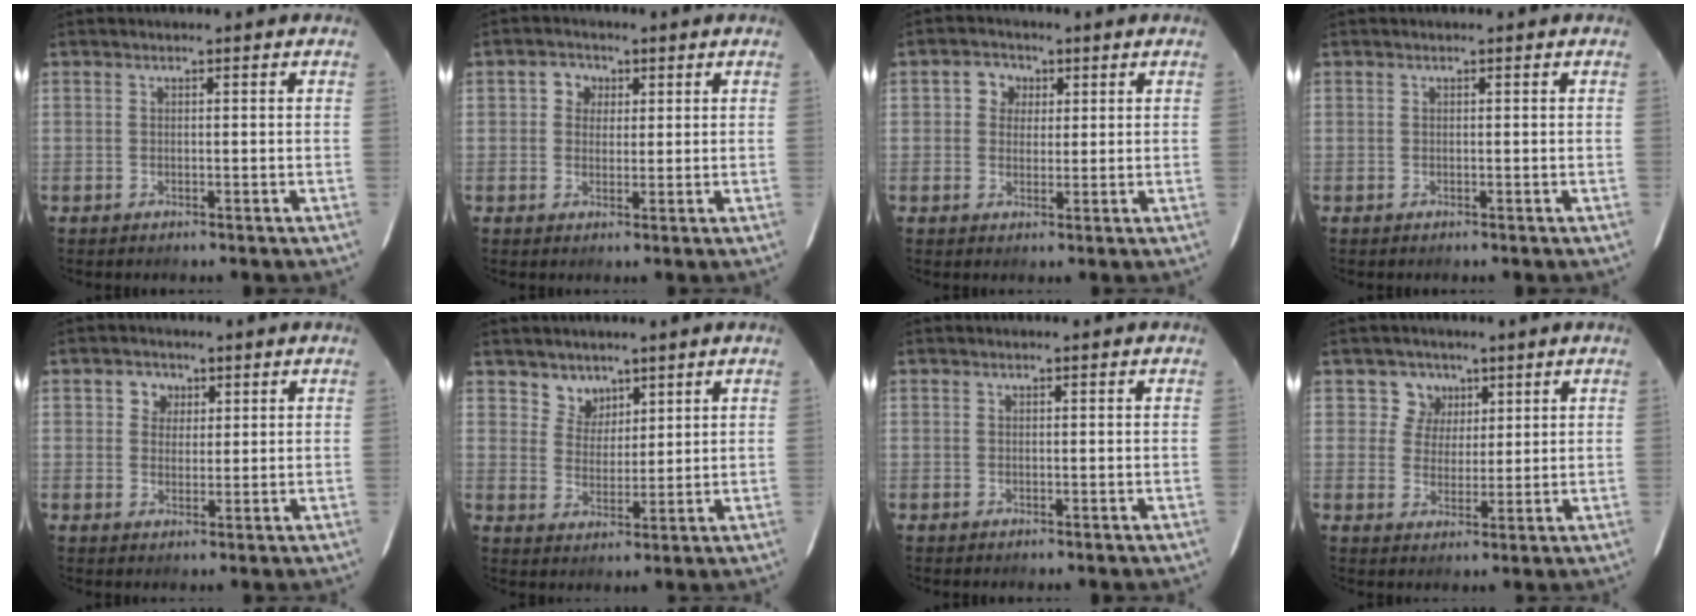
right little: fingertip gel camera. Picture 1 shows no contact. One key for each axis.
{"total": 3.3, "fx": 0.8, "fy": 3.1, "fz": 0.8, "tx": -0.010, "ty": 0.011, "tz": 0.008}
{"total": 3.8, "fx": 1.0, "fy": 3.5, "fz": 1.1, "tx": -0.013, "ty": 0.012, "tz": 0.011}
{"total": 0.0}
{"total": 3.4, "fx": 1.2, "fy": 3.1, "fz": 0.7, "tx": -0.005, "ty": 0.011, "tz": 0.020}
{"total": 4.6, "fx": 3.5, "fy": 3.1, "fz": 0.3, "tx": 0.003, "ty": 0.010, "tz": 0.066}
{"total": 0.0}
{"total": 4.4, "fx": 1.8, "fy": 4.0, "fz": 0.5, "tx": 0.000, "ty": 0.011, "tz": 0.027}